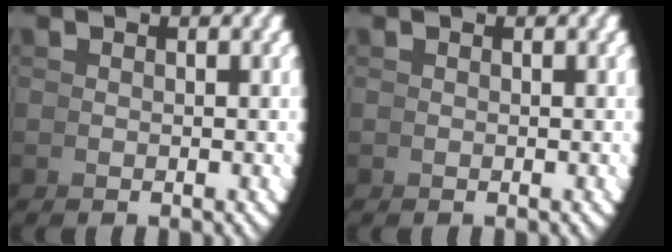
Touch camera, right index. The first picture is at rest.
{"total": 0.0}